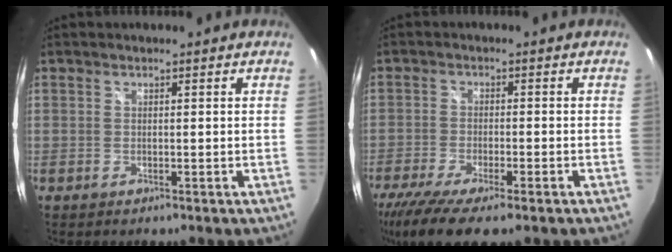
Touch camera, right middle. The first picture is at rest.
{"total": 11.7, "force": [-8.3, 2.6, 7.9], "torque": [-0.172, -0.052, -0.141]}